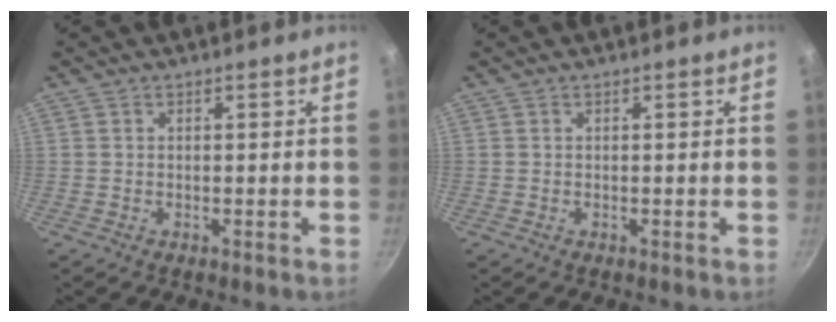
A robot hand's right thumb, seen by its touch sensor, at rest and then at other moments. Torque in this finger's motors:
{"motor_torque": [0.01, 0.01, -0.09, 0.09, 0.00]}